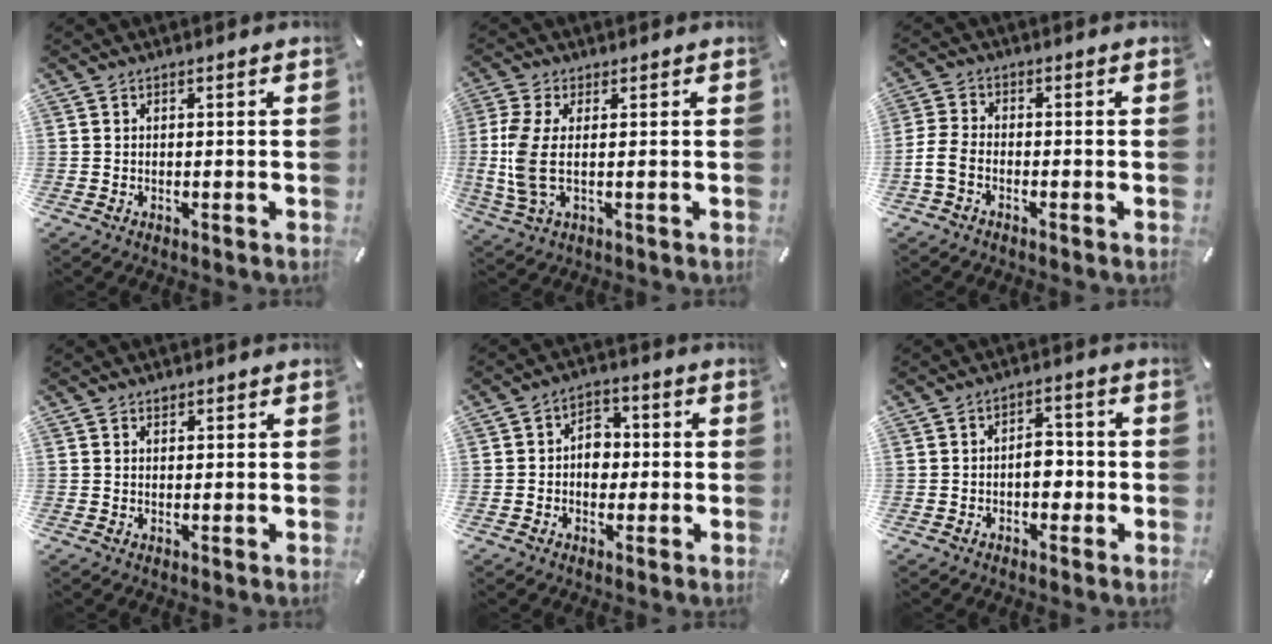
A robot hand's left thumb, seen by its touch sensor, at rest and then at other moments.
{"total": 8.5, "force": [0.6, 3.5, 7.7], "torque": [-0.176, -0.016, 0.010]}
{"total": 4.3, "force": [-2.3, 2.6, 2.6], "torque": [-0.060, 0.009, -0.045]}
{"total": 0.9, "force": [0.6, 0.7, 0.3], "torque": [0.002, -0.003, 0.009]}
{"total": 6.1, "force": [-0.7, 4.8, 3.7], "torque": [-0.047, 0.005, -0.016]}
{"total": 5.2, "force": [-1.1, 3.4, 3.8], "torque": [-0.051, 0.006, -0.025]}